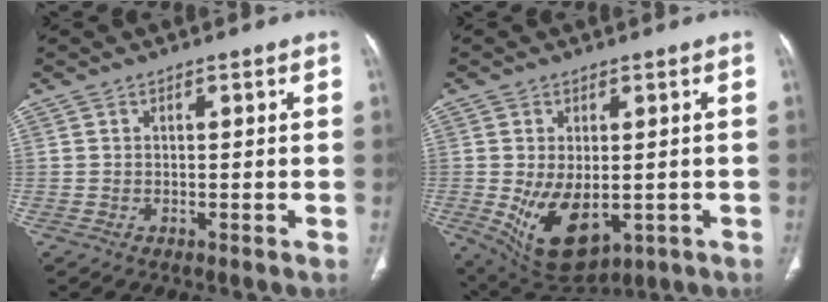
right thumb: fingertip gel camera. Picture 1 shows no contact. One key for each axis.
{"total": 11.9, "fx": -2.3, "fy": 6.9, "fz": 9.5, "tx": -0.151, "ty": -0.012, "tz": -0.011}